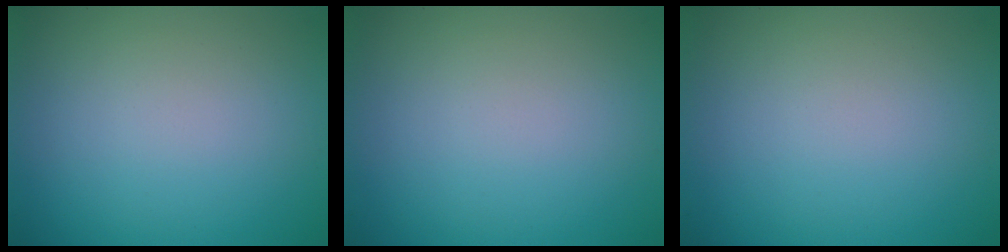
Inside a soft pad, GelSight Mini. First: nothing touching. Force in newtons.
{"total": 0.0}
{"total": 0.0}